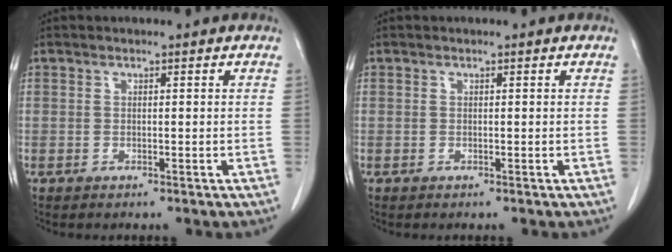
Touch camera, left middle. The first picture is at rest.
{"total": 0.0}